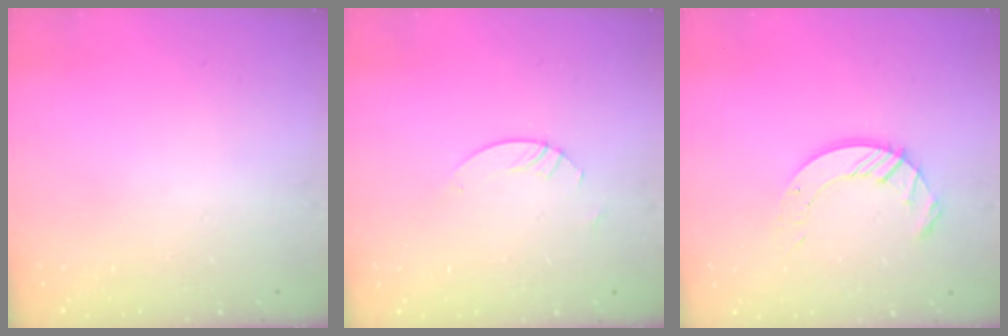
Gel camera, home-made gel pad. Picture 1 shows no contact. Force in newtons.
{"total": 3.0, "press": 2.9, "slide": 0.3}
{"total": 8.8, "press": 8.8, "slide": 0.9}